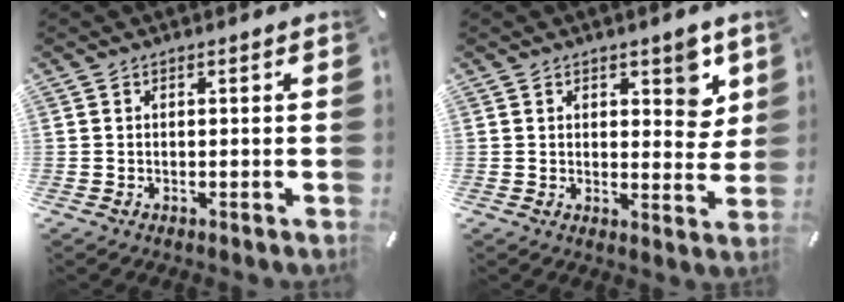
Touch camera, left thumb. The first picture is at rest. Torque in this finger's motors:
{"motor_torque": [0.27, -0.20, 0.28, 0.16, 0.02]}